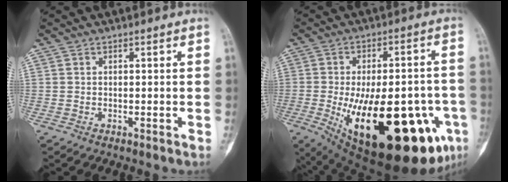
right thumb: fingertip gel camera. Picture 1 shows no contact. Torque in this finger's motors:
{"motor_torque": [0.94, 2.90, 2.69, -0.09, 0.22]}